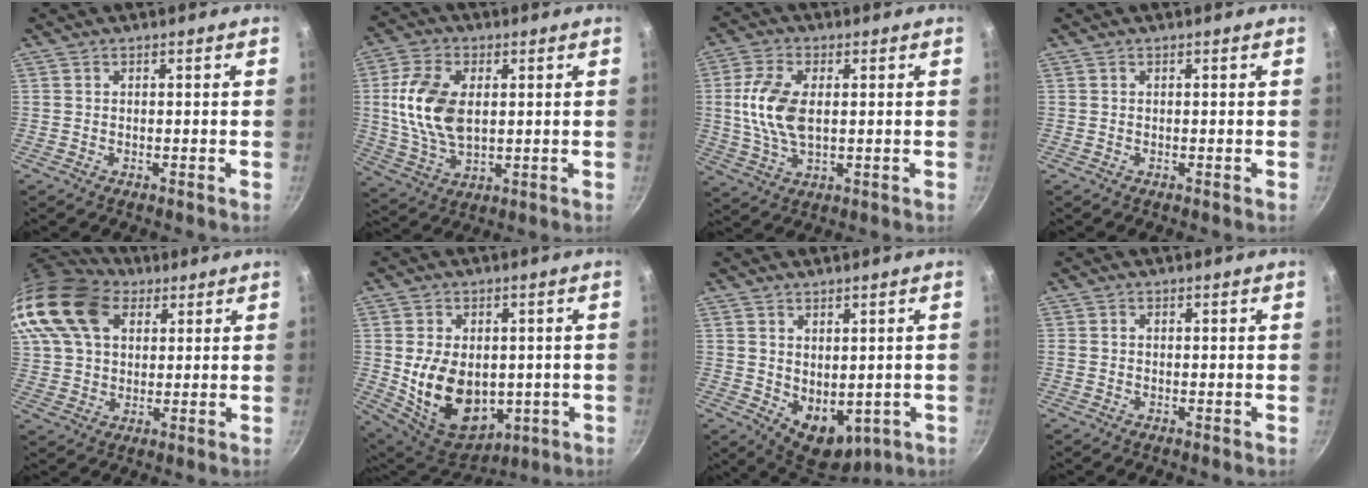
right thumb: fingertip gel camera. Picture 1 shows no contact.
{"total": 13.3, "force": [1.8, 7.9, 10.5], "torque": [-0.195, -0.005, 0.035]}
{"total": 10.5, "force": [1.0, 5.7, 8.8], "torque": [-0.178, 0.003, 0.018]}
{"total": 0.0}
{"total": 22.1, "force": [9.8, 15.2, 12.7], "torque": [-0.279, 0.026, 0.181]}
{"total": 16.0, "force": [-0.8, 11.3, 11.3], "torque": [-0.165, -0.018, 0.016]}
{"total": 8.8, "force": [0.1, 6.1, 6.4], "torque": [-0.066, -0.019, 0.026]}
{"total": 1.0, "force": [0.1, 0.9, 0.6], "torque": [-0.009, 0.004, 0.001]}